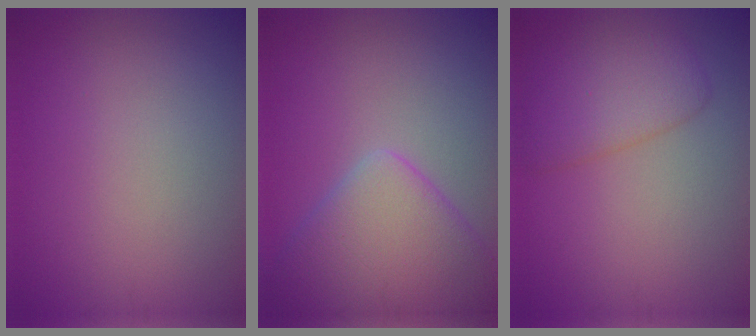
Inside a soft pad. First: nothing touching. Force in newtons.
{"total": 6.7, "press": 6.7, "slide": 0.3}
{"total": 3.9, "press": 3.9, "slide": 0.2}